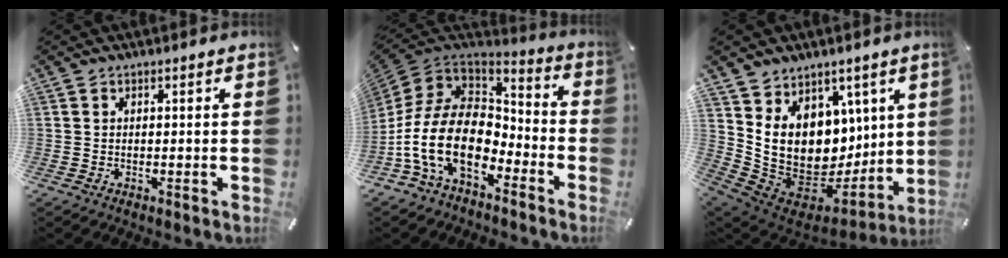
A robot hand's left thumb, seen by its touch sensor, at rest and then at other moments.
{"total": 20.4, "force": [-7.1, 13.1, 14.0], "torque": [-0.299, 0.024, -0.116]}
{"total": 14.3, "force": [3.0, 12.2, 6.9], "torque": [-0.140, -0.058, 0.072]}